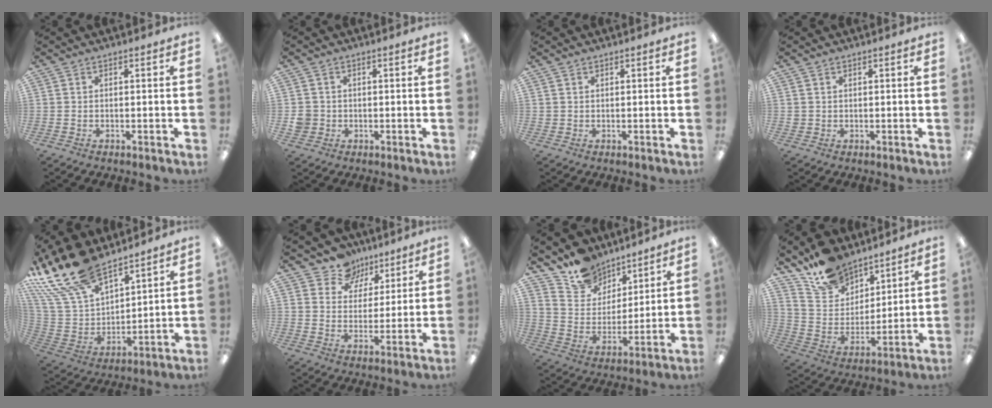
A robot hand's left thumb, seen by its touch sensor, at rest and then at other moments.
{"total": 3.6, "force": [-0.2, 3.5, 0.7], "torque": [-0.009, 0.005, -0.004]}
{"total": 0.9, "force": [0.6, 0.7, 0.1], "torque": [-0.002, 0.003, 0.011]}
{"total": 1.2, "force": [0.6, 1.1, 0.1], "torque": [-0.005, 0.002, 0.011]}
{"total": 21.7, "force": [16.8, 9.4, 10.0], "torque": [-0.234, -0.098, 0.310]}
{"total": 9.6, "force": [7.3, 6.2, 0.9], "torque": [-0.023, -0.056, 0.137]}
{"total": 13.0, "force": [10.4, 7.7, 1.7], "torque": [-0.051, -0.077, 0.204]}
{"total": 14.7, "force": [11.6, 8.4, 3.4], "torque": [-0.084, -0.074, 0.228]}